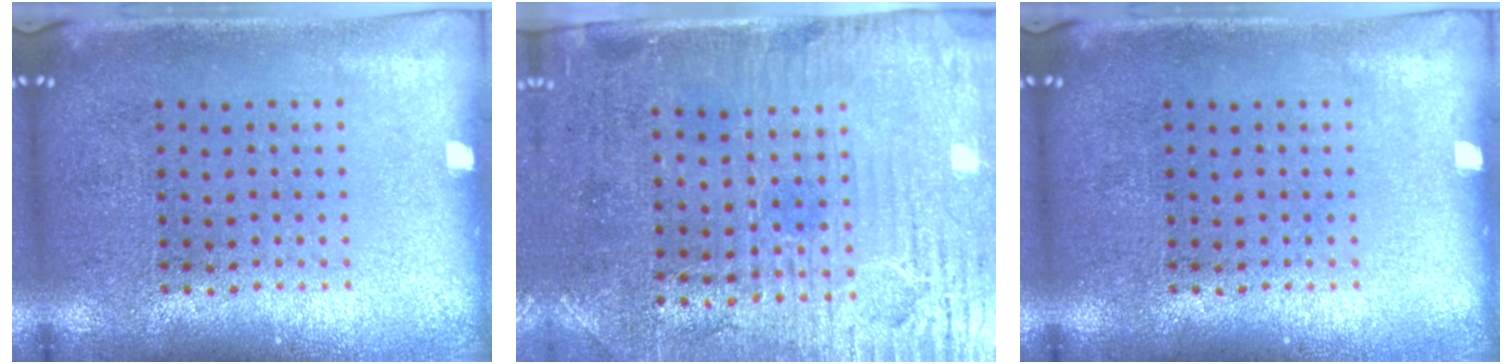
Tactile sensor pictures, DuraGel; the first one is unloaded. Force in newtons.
{"total": 3.4, "press": 3.1, "slide": 1.5}
{"total": 0.0}